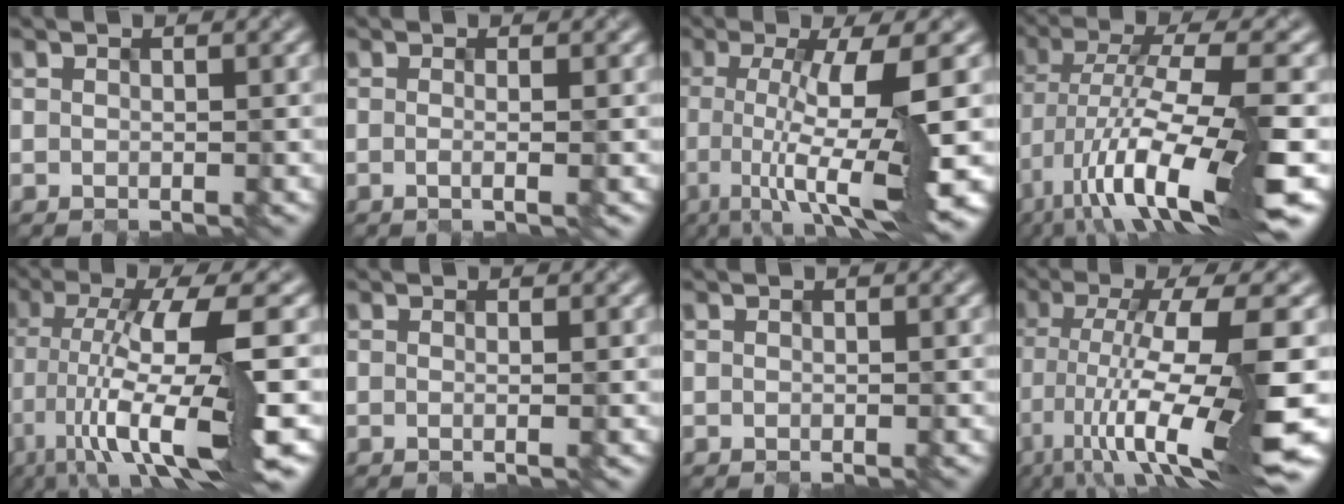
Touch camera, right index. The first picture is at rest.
{"total": 1.6, "force": [-0.3, 0.5, 1.5], "torque": [-0.021, 0.001, -0.018]}
{"total": 9.2, "force": [-1.1, 2.0, 9.0], "torque": [-0.125, -0.008, -0.017]}
{"total": 12.2, "force": [-4.8, 2.4, 10.9], "torque": [-0.193, 0.000, -0.076]}
{"total": 11.0, "force": [-2.3, 2.3, 10.5], "torque": [-0.171, -0.006, -0.037]}
{"total": 1.0, "force": [0.0, 0.4, 1.0], "torque": [-0.012, 0.003, -0.012]}
{"total": 0.0}
{"total": 12.3, "force": [-3.4, 2.7, 11.5], "torque": [-0.181, -0.007, -0.053]}